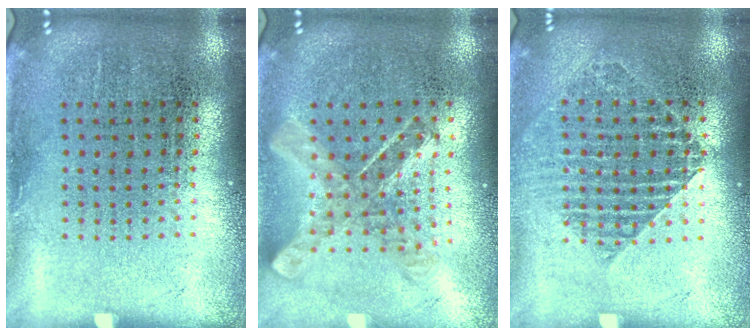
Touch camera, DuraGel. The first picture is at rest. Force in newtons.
{"total": 0.9, "press": 0.9, "slide": 0.1}
{"total": 1.4, "press": 1.3, "slide": 0.5}